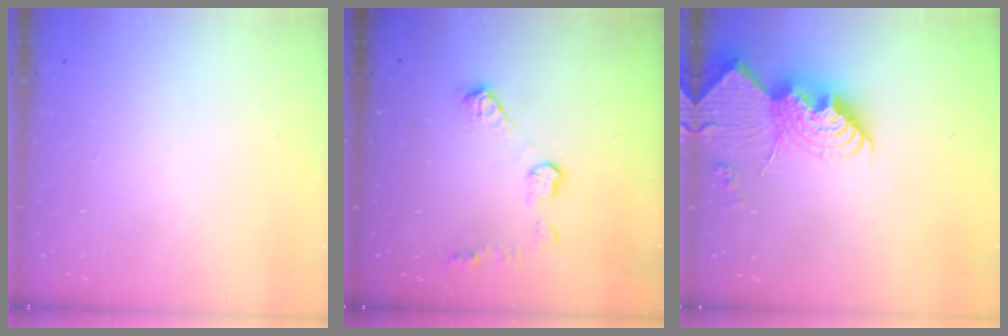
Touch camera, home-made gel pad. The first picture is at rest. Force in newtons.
{"total": 9.0, "press": 9.0, "slide": 0.4}
{"total": 17.5, "press": 17.5, "slide": 1.7}